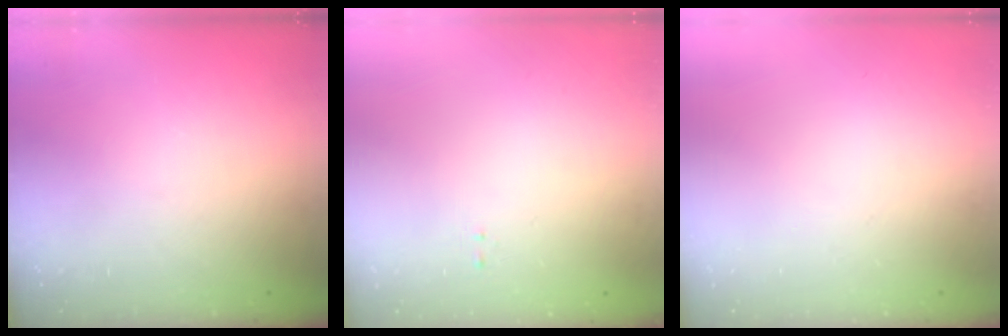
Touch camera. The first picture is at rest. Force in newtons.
{"total": 0.0}
{"total": 0.0}